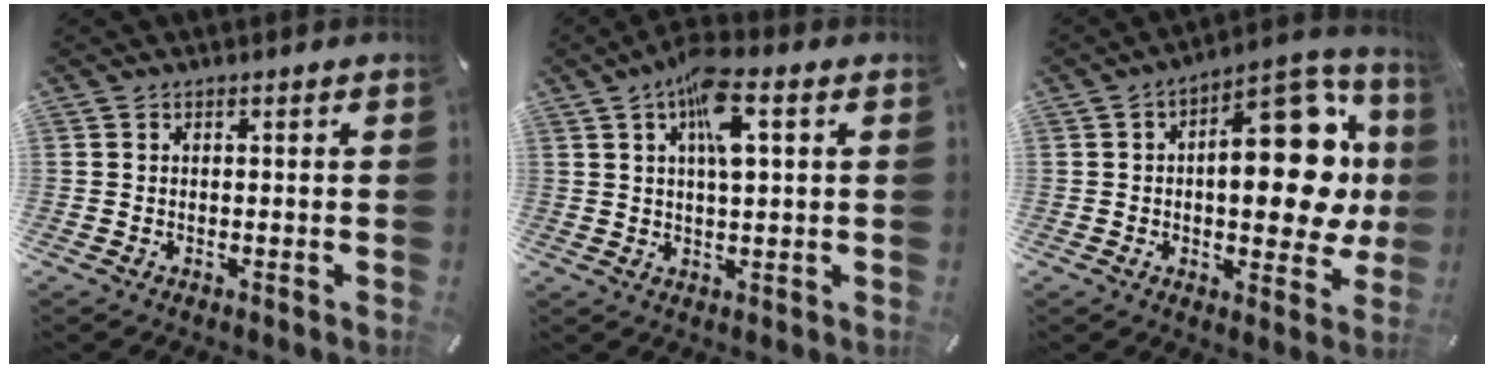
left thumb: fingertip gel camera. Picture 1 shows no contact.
{"total": 9.4, "force": [3.4, 3.0, 8.2], "torque": [-0.147, 0.003, 0.056]}
{"total": 22.0, "force": [3.3, 11.1, 18.7], "torque": [-0.217, -0.032, 0.054]}